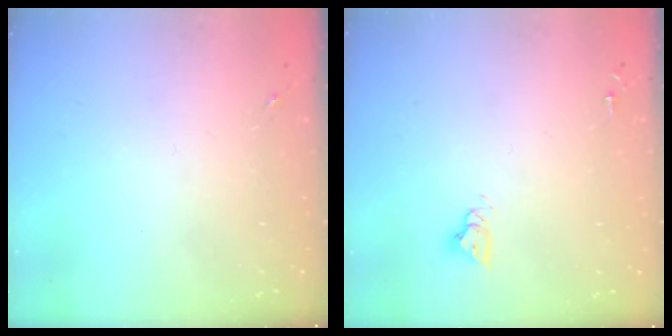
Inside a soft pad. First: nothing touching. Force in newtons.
{"total": 4.8, "press": 4.8, "slide": 0.3}